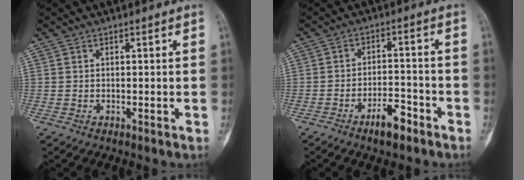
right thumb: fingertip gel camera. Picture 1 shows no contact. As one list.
[{"total": 6.0, "force": [-3.9, 2.2, 3.9], "torque": [-0.060, 0.028, -0.063]}]